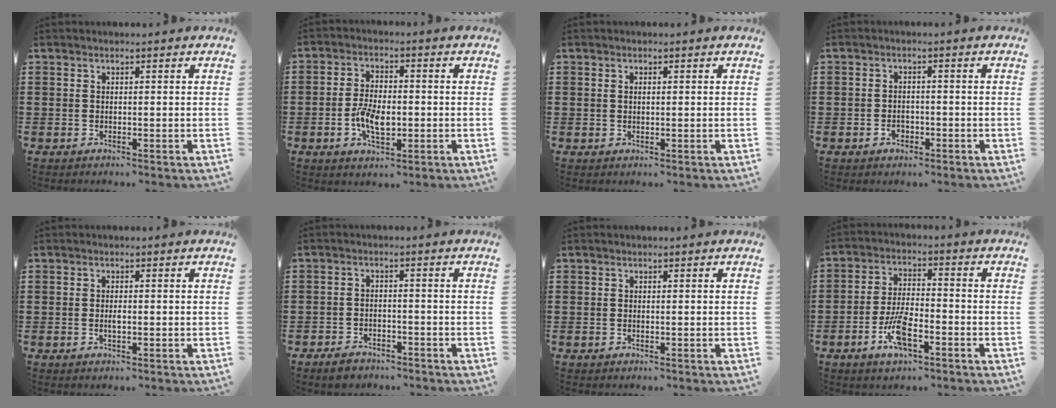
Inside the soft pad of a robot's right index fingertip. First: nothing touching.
{"total": 5.5, "force": [-1.3, 2.8, 4.6], "torque": [-0.101, 0.000, -0.027]}
{"total": 0.8, "force": [0.2, 0.3, 0.7], "torque": [-0.015, 0.001, 0.003]}
{"total": 1.9, "force": [-0.9, 1.3, 1.0], "torque": [-0.024, -0.001, -0.019]}
{"total": 1.1, "force": [-0.1, 0.3, 1.0], "torque": [-0.021, -0.003, -0.002]}
{"total": 2.5, "force": [-2.3, 0.9, 0.3], "torque": [-0.012, 0.007, -0.049]}
{"total": 0.0}
{"total": 7.0, "force": [-3.3, 2.5, 5.7], "torque": [-0.125, -0.002, -0.063]}